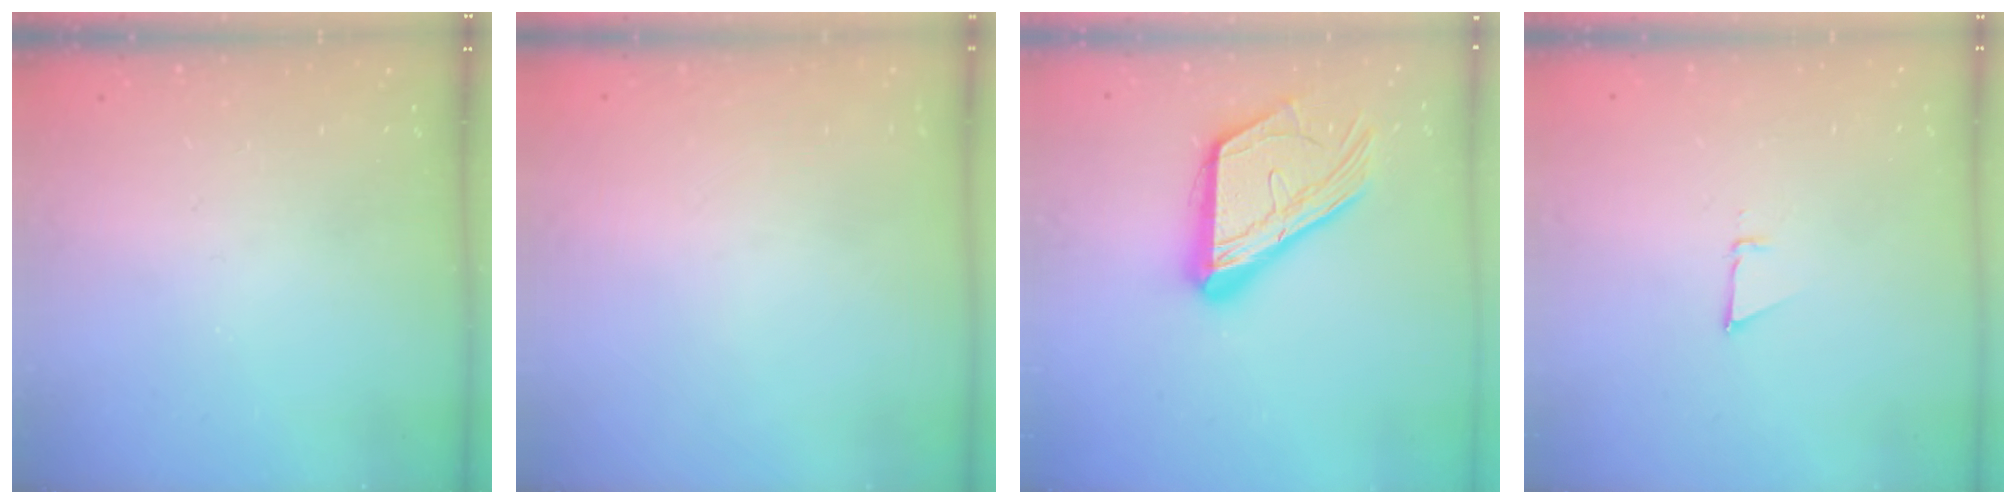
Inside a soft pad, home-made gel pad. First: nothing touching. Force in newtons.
{"total": 1.6, "press": 1.6, "slide": 0.1}
{"total": 19.1, "press": 19.0, "slide": 1.9}
{"total": 3.3, "press": 3.3, "slide": 0.6}